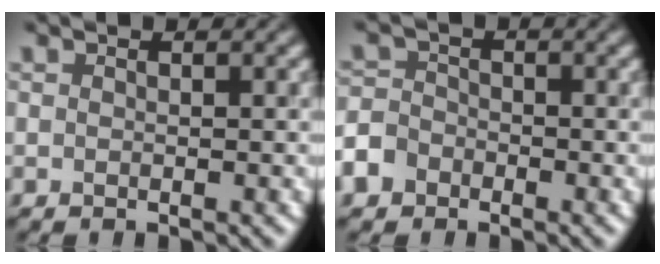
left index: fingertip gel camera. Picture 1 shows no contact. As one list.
[{"total": 3.6, "force": [-2.2, 2.7, 1.0], "torque": [-0.013, -0.007, -0.049]}]